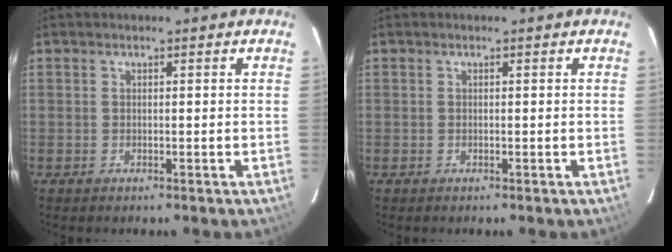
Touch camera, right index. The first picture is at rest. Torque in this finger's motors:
{"motor_torque": [0.00, 0.00, 0.04, 0.00]}